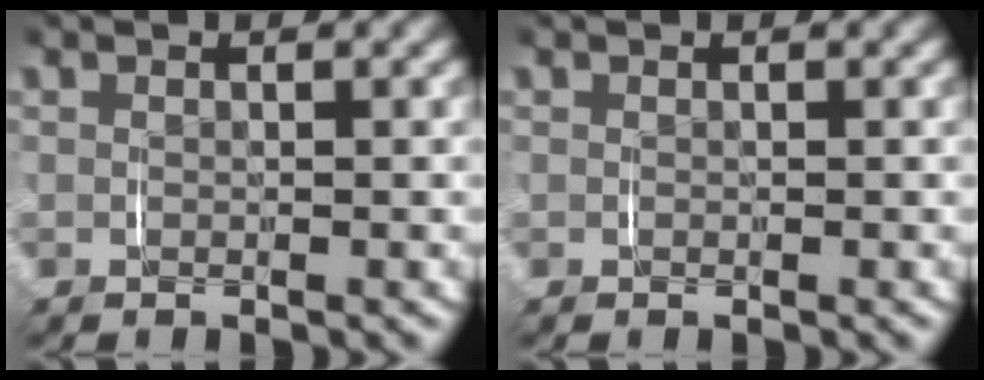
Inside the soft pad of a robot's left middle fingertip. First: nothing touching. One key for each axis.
{"total": 0.0}